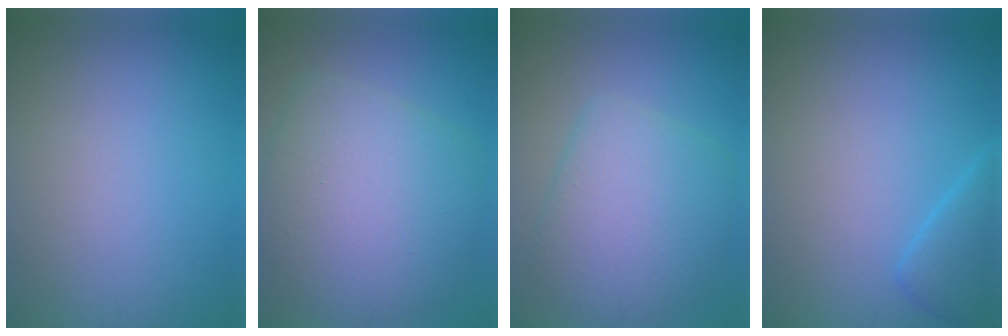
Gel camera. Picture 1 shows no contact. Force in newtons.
{"total": 8.9, "press": 8.9, "slide": 0.8}
{"total": 6.7, "press": 6.7, "slide": 0.3}
{"total": 2.7, "press": 2.7, "slide": 0.2}